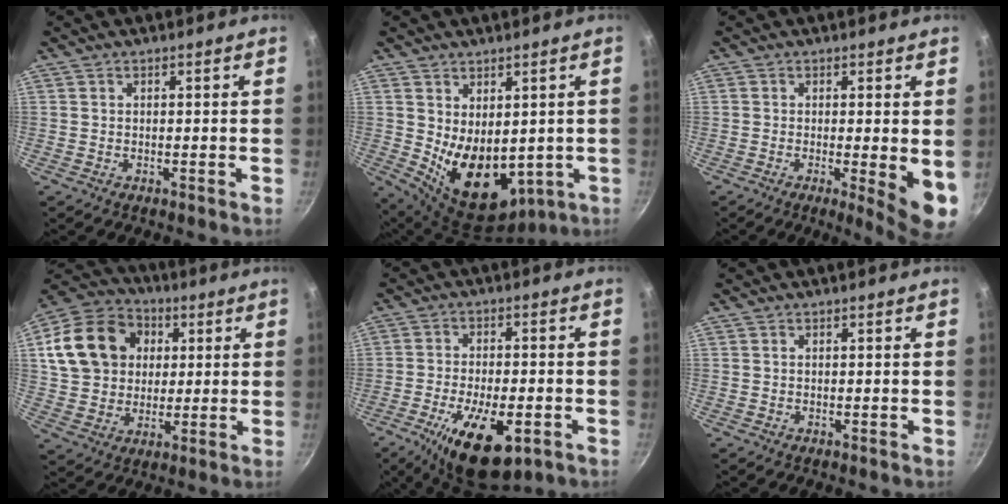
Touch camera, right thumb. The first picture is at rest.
{"total": 13.1, "force": [0.3, 8.7, 9.8], "torque": [-0.128, -0.038, 0.038]}
{"total": 7.7, "force": [-1.0, 1.4, 7.5], "torque": [-0.092, -0.016, -0.010]}
{"total": 19.1, "force": [4.7, 15.3, 10.4], "torque": [-0.174, 0.020, 0.081]}
{"total": 15.1, "force": [-6.6, 6.5, 11.9], "torque": [-0.188, 0.009, -0.097]}
{"total": 0.0}